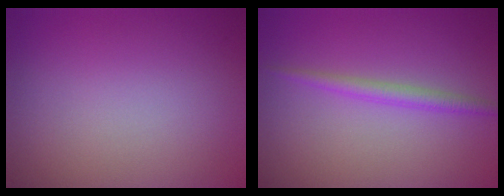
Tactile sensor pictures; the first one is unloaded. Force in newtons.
{"total": 1.7, "press": 1.7, "slide": 0.1}